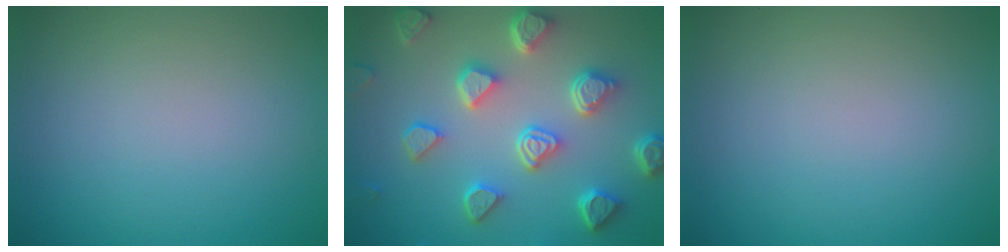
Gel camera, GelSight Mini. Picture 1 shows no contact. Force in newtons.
{"total": 6.7, "press": 5.4, "slide": 4.0}
{"total": 0.0}